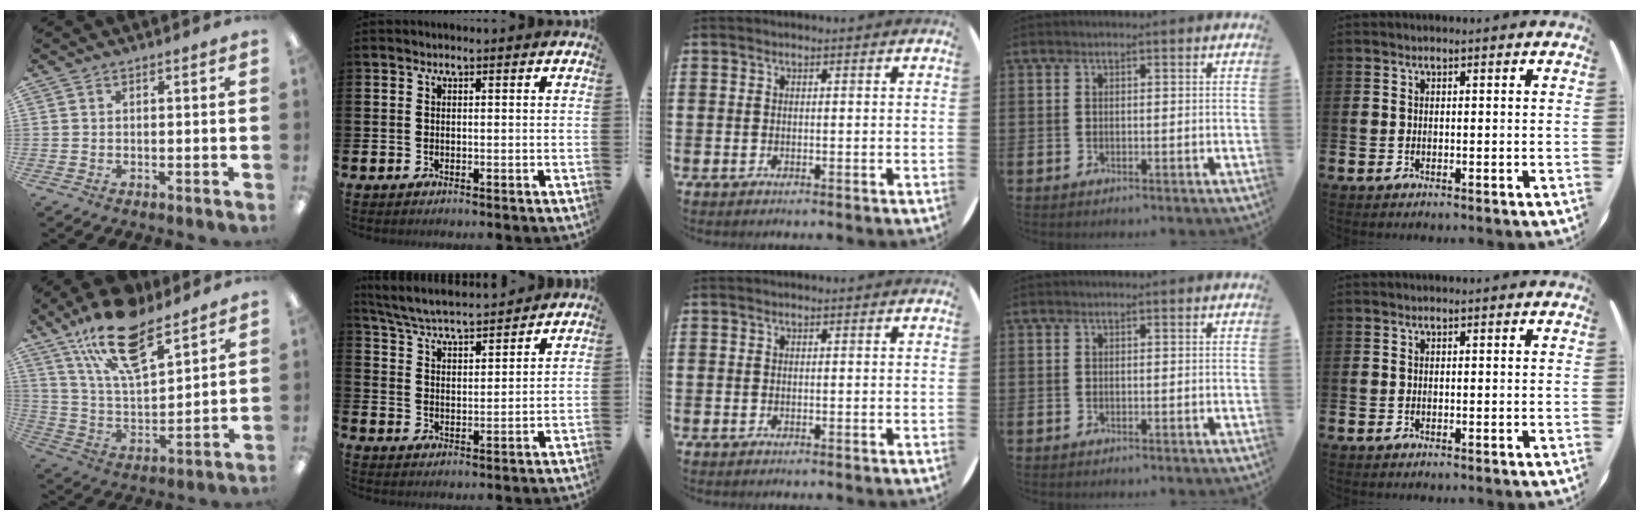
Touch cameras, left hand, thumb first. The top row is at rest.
{"thumb": {"total": 19.5, "force": [13.6, 7.8, 11.6], "torque": [-0.206, -0.063, 0.236]}, "index": {"total": 5.5, "force": [5.4, 0.4, 1.0], "torque": [-0.044, -0.037, 0.092]}}